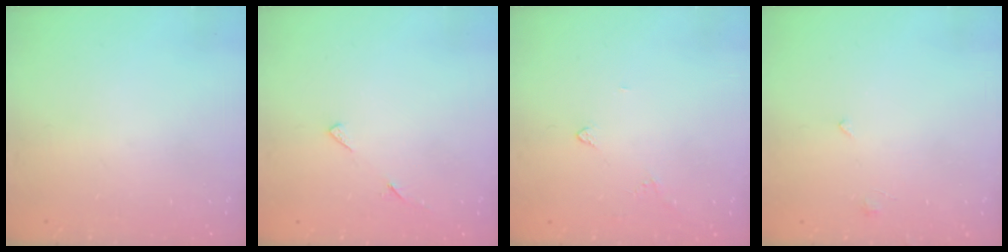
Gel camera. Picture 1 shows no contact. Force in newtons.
{"total": 6.1, "press": 6.0, "slide": 0.7}
{"total": 2.9, "press": 2.9, "slide": 0.5}
{"total": 0.9, "press": 0.8, "slide": 0.4}